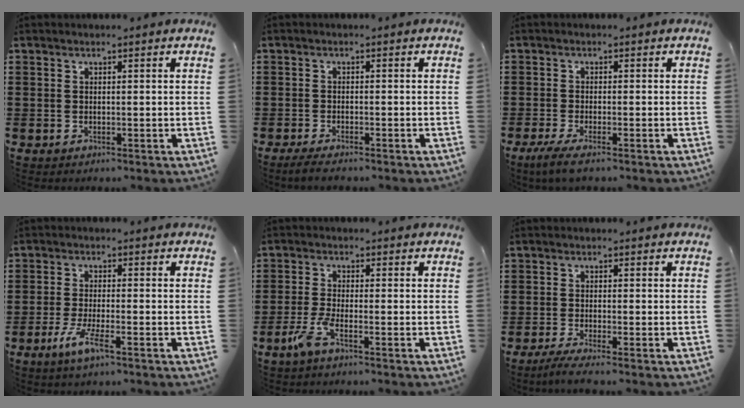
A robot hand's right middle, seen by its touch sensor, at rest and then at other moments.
{"total": 1.7, "force": [-1.4, 0.1, 0.9], "torque": [-0.023, -0.001, -0.029]}
{"total": 2.6, "force": [-1.7, 0.1, 1.9], "torque": [-0.046, -0.009, -0.035]}
{"total": 4.7, "force": [-2.5, 0.5, 4.0], "torque": [-0.084, -0.011, -0.046]}
{"total": 4.0, "force": [-2.3, 0.3, 3.2], "torque": [-0.082, -0.014, -0.047]}
{"total": 2.0, "force": [-1.6, -0.2, 1.3], "torque": [-0.028, -0.003, -0.032]}